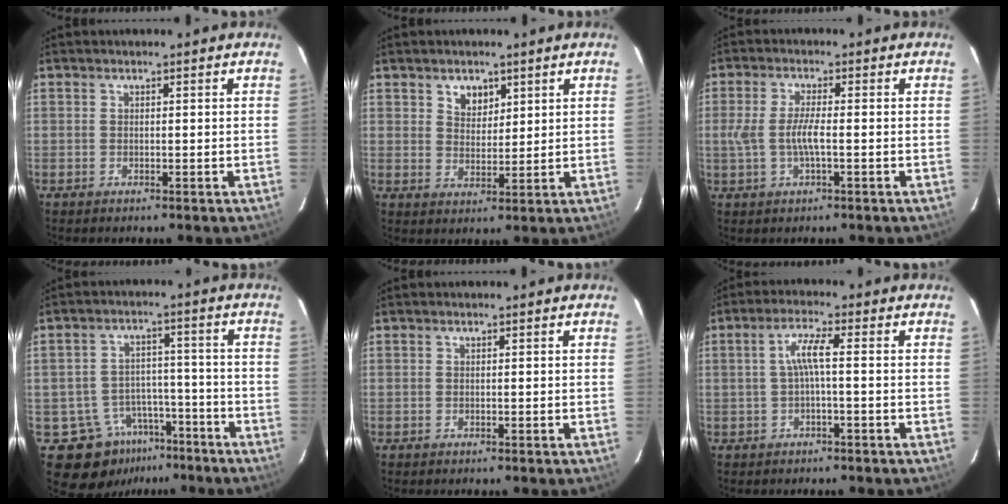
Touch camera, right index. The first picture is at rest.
{"total": 4.2, "force": [2.4, 2.9, 1.8], "torque": [-0.022, 0.002, 0.043]}
{"total": 5.3, "force": [-0.9, 0.9, 5.1], "torque": [-0.104, -0.002, -0.014]}
{"total": 10.0, "force": [-6.2, 7.4, 2.7], "torque": [-0.058, 0.033, -0.070]}
{"total": 0.0}
{"total": 3.7, "force": [-0.5, -0.1, 3.7], "torque": [-0.074, 0.005, -0.007]}